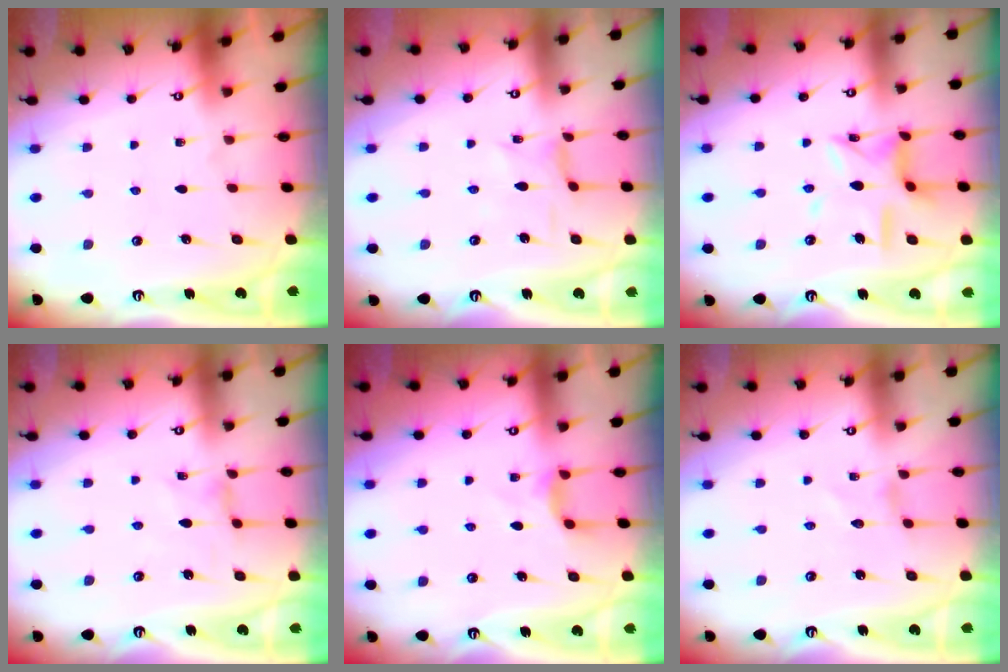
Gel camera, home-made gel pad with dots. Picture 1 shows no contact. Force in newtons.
{"total": 1.2, "press": 1.1, "slide": 0.4}
{"total": 11.2, "press": 11.1, "slide": 1.0}
{"total": 1.2, "press": 1.2, "slide": 0.1}
{"total": 2.8, "press": 2.8, "slide": 0.3}
{"total": 0.0}